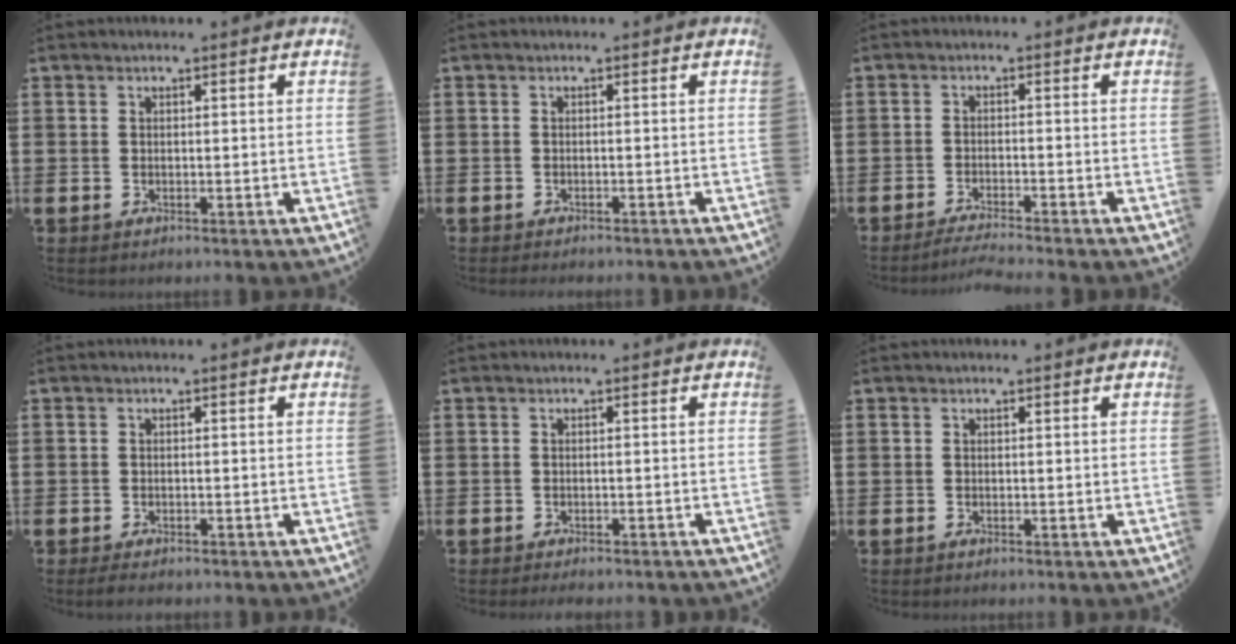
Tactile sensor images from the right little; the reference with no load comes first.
{"total": 0.6, "force": [-0.6, -0.1, 0.0], "torque": [0.001, -0.001, -0.013]}
{"total": 2.1, "force": [-2.0, -0.3, 0.6], "torque": [-0.010, 0.003, -0.039]}
{"total": 0.9, "force": [-0.7, 0.3, 0.6], "torque": [-0.013, -0.001, -0.014]}
{"total": 0.8, "force": [-0.8, 0.1, 0.1], "torque": [-0.004, -0.002, -0.016]}
{"total": 0.0}